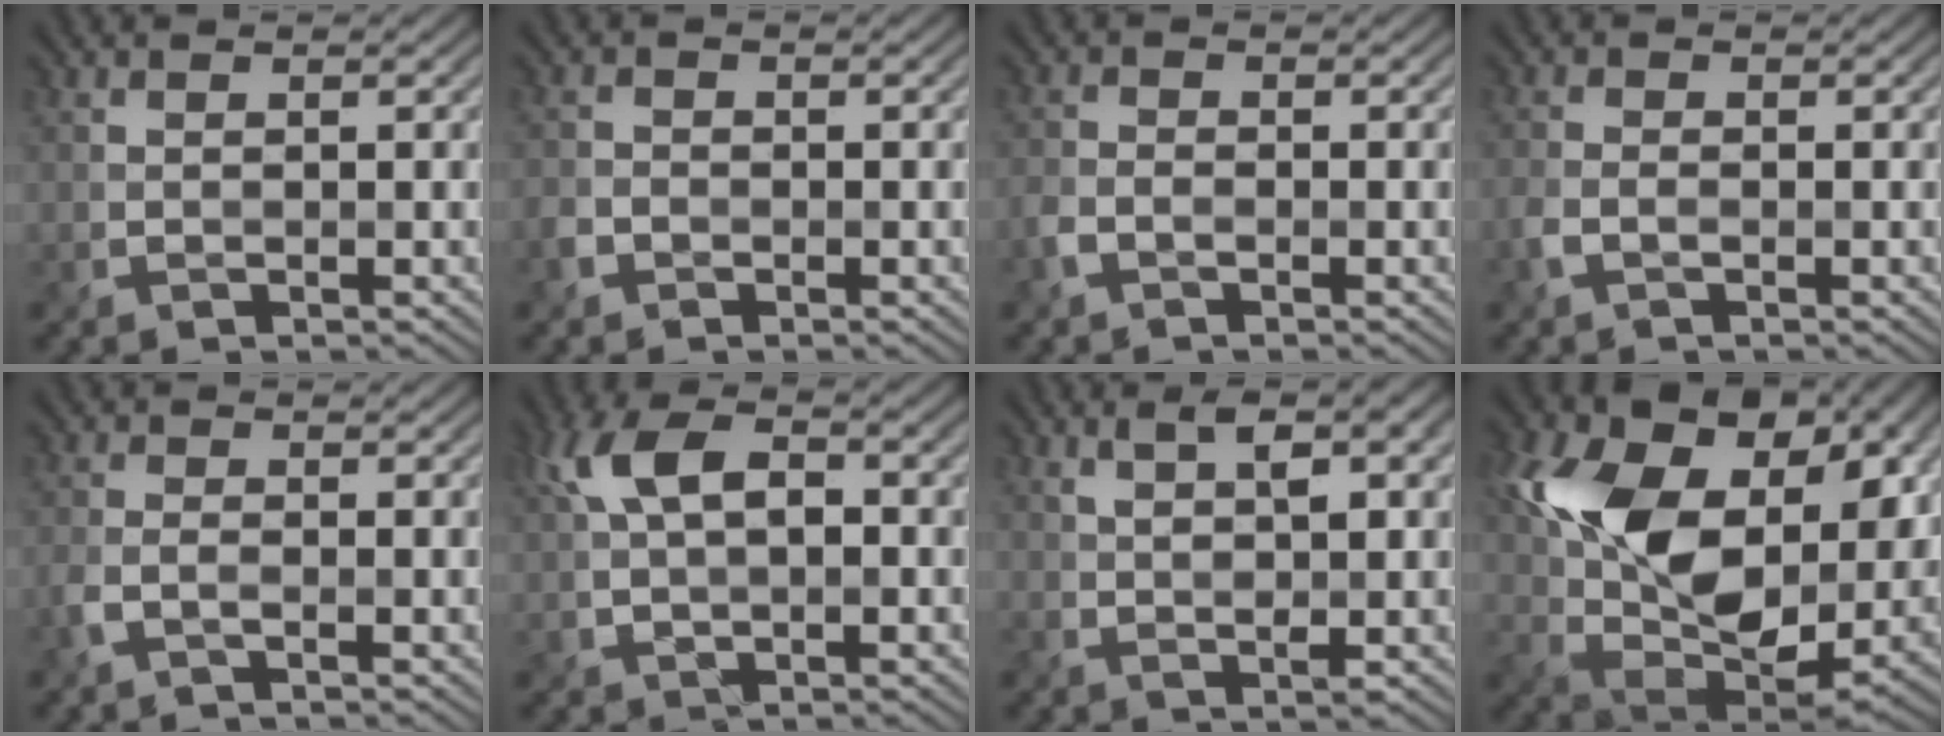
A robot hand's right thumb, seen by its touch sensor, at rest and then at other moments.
{"total": 1.4, "force": [-1.1, 0.9, 0.1], "torque": [0.001, -0.002, -0.029]}
{"total": 1.8, "force": [-1.4, 0.8, 0.8], "torque": [-0.015, 0.001, -0.036]}
{"total": 1.6, "force": [-1.1, 0.6, 1.0], "torque": [-0.023, 0.000, -0.028]}
{"total": 1.7, "force": [-1.3, 0.3, 1.0], "torque": [-0.022, 0.000, -0.033]}
{"total": 7.5, "force": [1.4, 4.1, 6.1], "torque": [-0.129, 0.016, 0.016]}
{"total": 4.7, "force": [1.3, 1.8, 4.1], "torque": [-0.072, 0.002, 0.020]}
{"total": 15.9, "force": [3.5, 10.5, 11.3], "torque": [-0.212, -0.001, 0.067]}